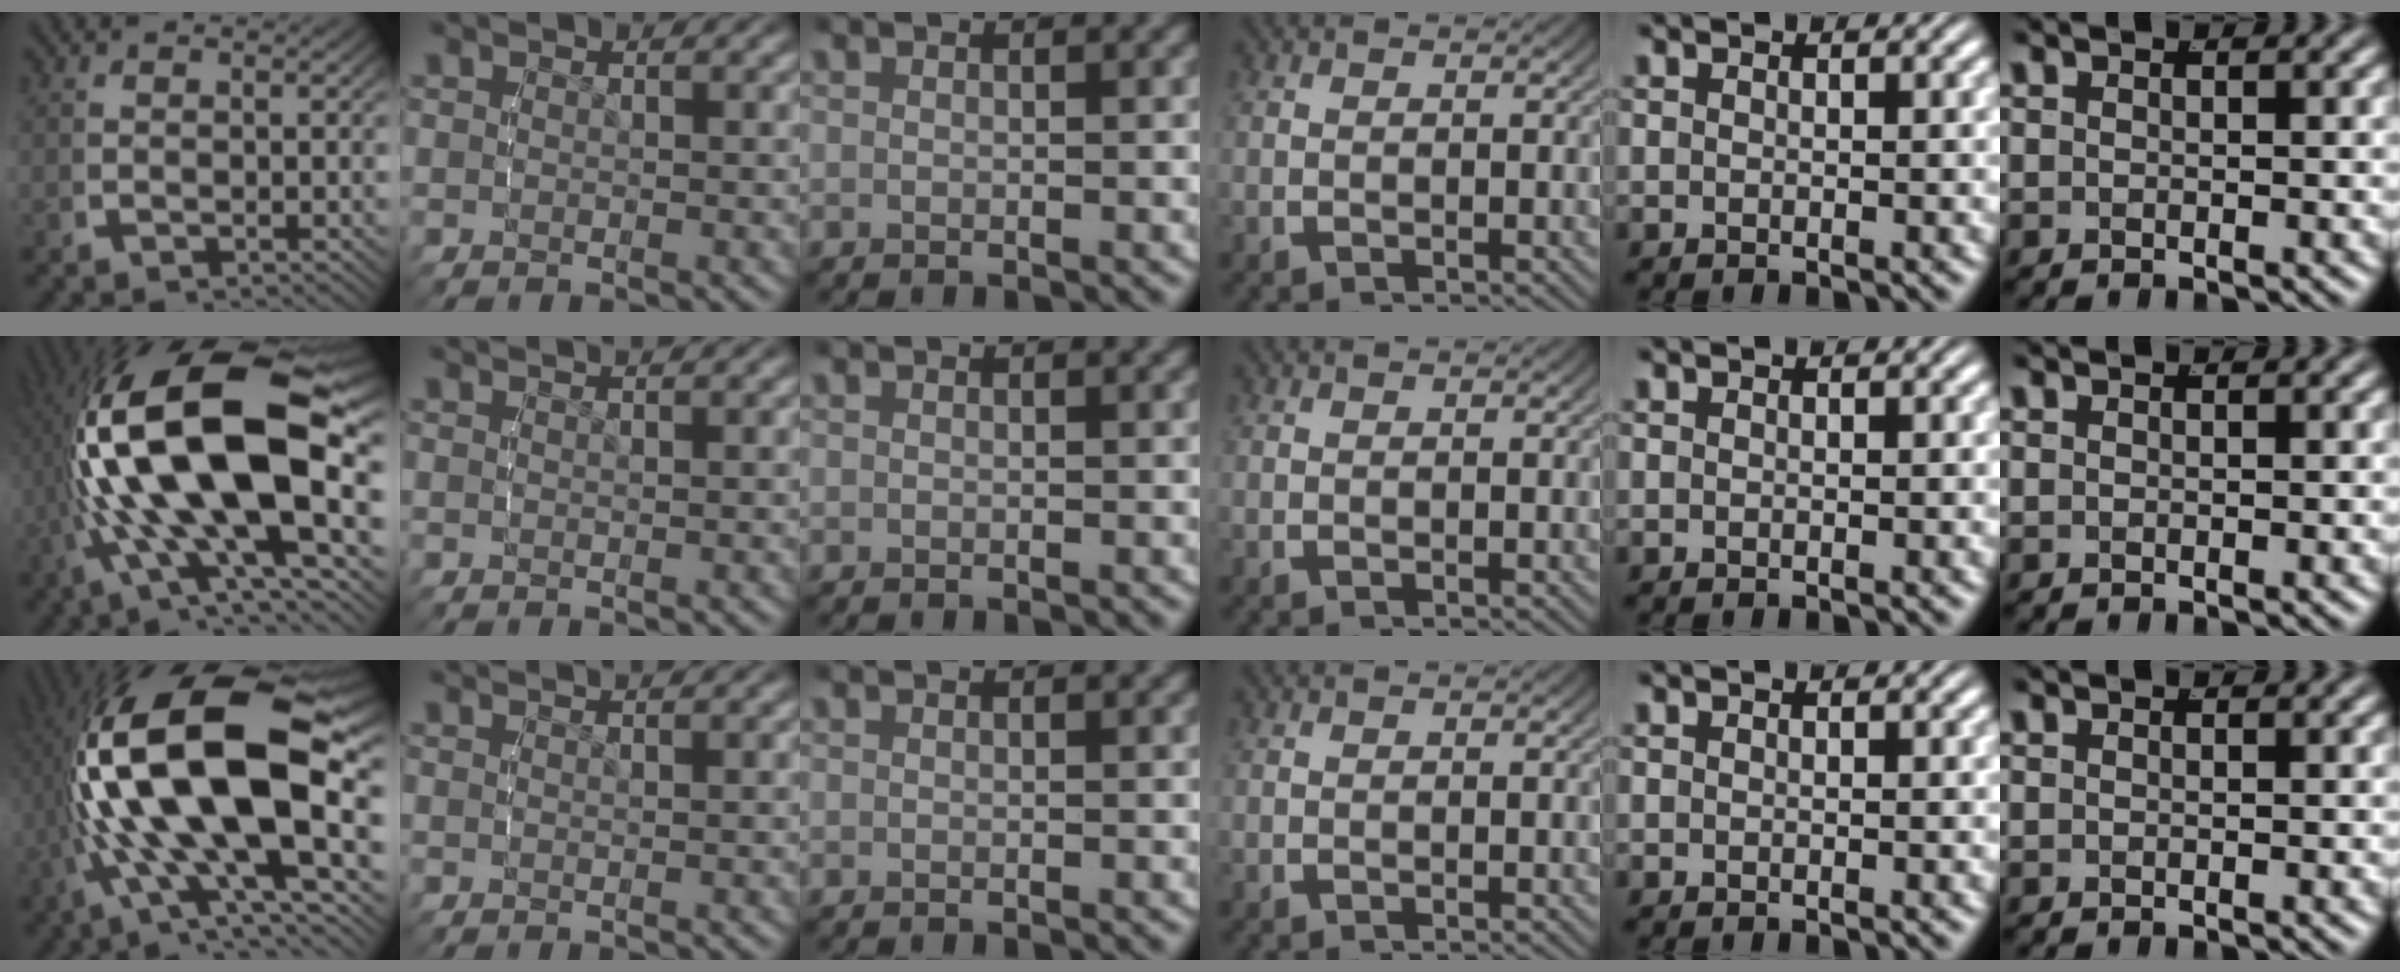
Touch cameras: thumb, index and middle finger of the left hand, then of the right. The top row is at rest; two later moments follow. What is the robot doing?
{"motion": "lift_and_place", "object": "toy banana"}